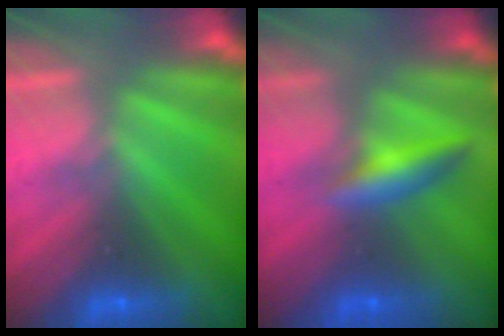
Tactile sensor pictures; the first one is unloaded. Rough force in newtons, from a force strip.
{"total": 2.4}